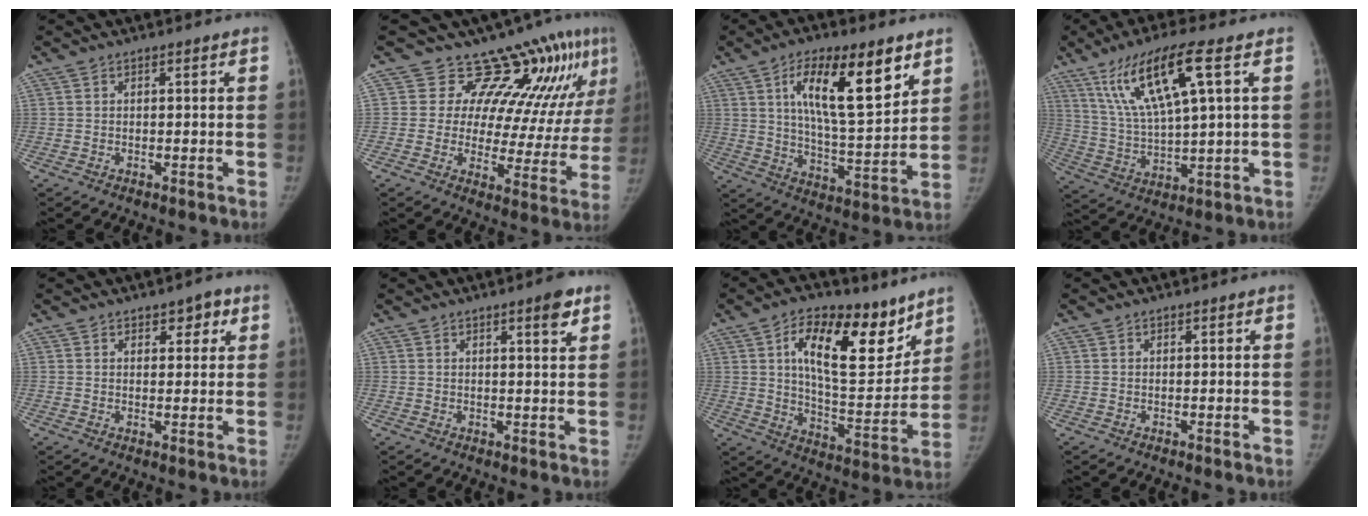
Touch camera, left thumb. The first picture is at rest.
{"total": 15.7, "force": [10.6, 6.6, 9.5], "torque": [-0.073, -0.073, 0.128]}
{"total": 18.0, "force": [8.3, 6.1, 14.8], "torque": [-0.212, -0.038, 0.143]}
{"total": 15.0, "force": [6.6, 2.7, 13.1], "torque": [-0.263, -0.015, 0.130]}
{"total": 3.9, "force": [2.1, 2.3, 2.4], "torque": [-0.004, -0.009, 0.028]}
{"total": 3.7, "force": [2.2, 0.7, 3.0], "torque": [-0.038, -0.012, 0.030]}
{"total": 19.9, "force": [9.9, 9.5, 14.4], "torque": [-0.174, -0.060, 0.165]}
{"total": 0.0}